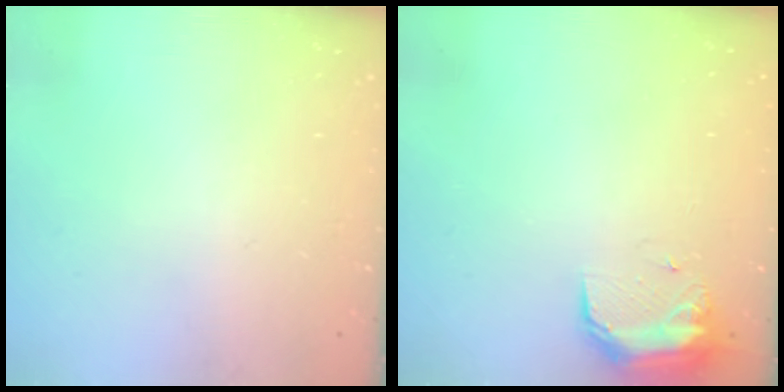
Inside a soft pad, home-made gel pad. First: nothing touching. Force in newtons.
{"total": 9.3, "press": 9.3, "slide": 0.7}